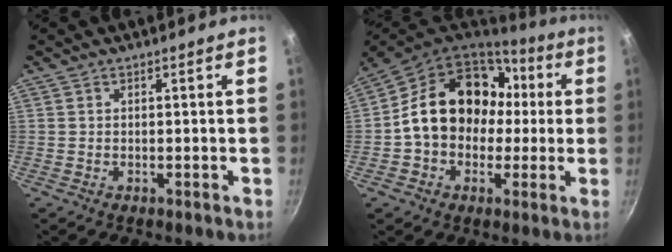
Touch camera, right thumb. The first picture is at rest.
{"total": 20.7, "force": [1.8, 16.1, 12.8], "torque": [-0.185, 0.053, 0.027]}